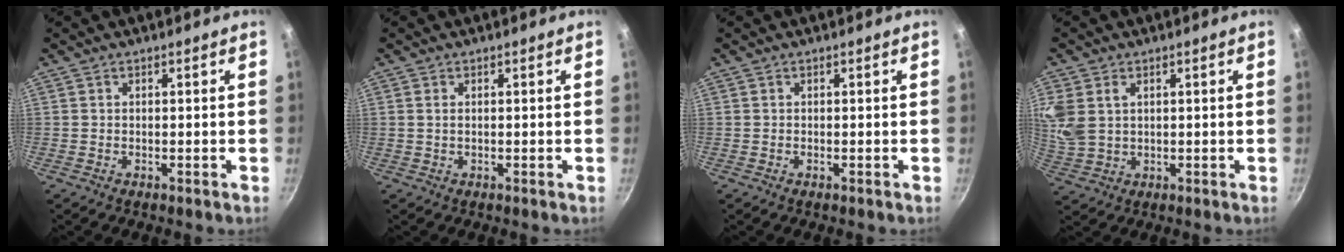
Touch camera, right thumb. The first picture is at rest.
{"total": 0.7, "force": [0.2, 0.4, 0.6], "torque": [-0.014, 0.001, 0.005]}
{"total": 0.0}
{"total": 9.5, "force": [2.4, 6.8, 6.2], "torque": [-0.162, 0.002, 0.060]}